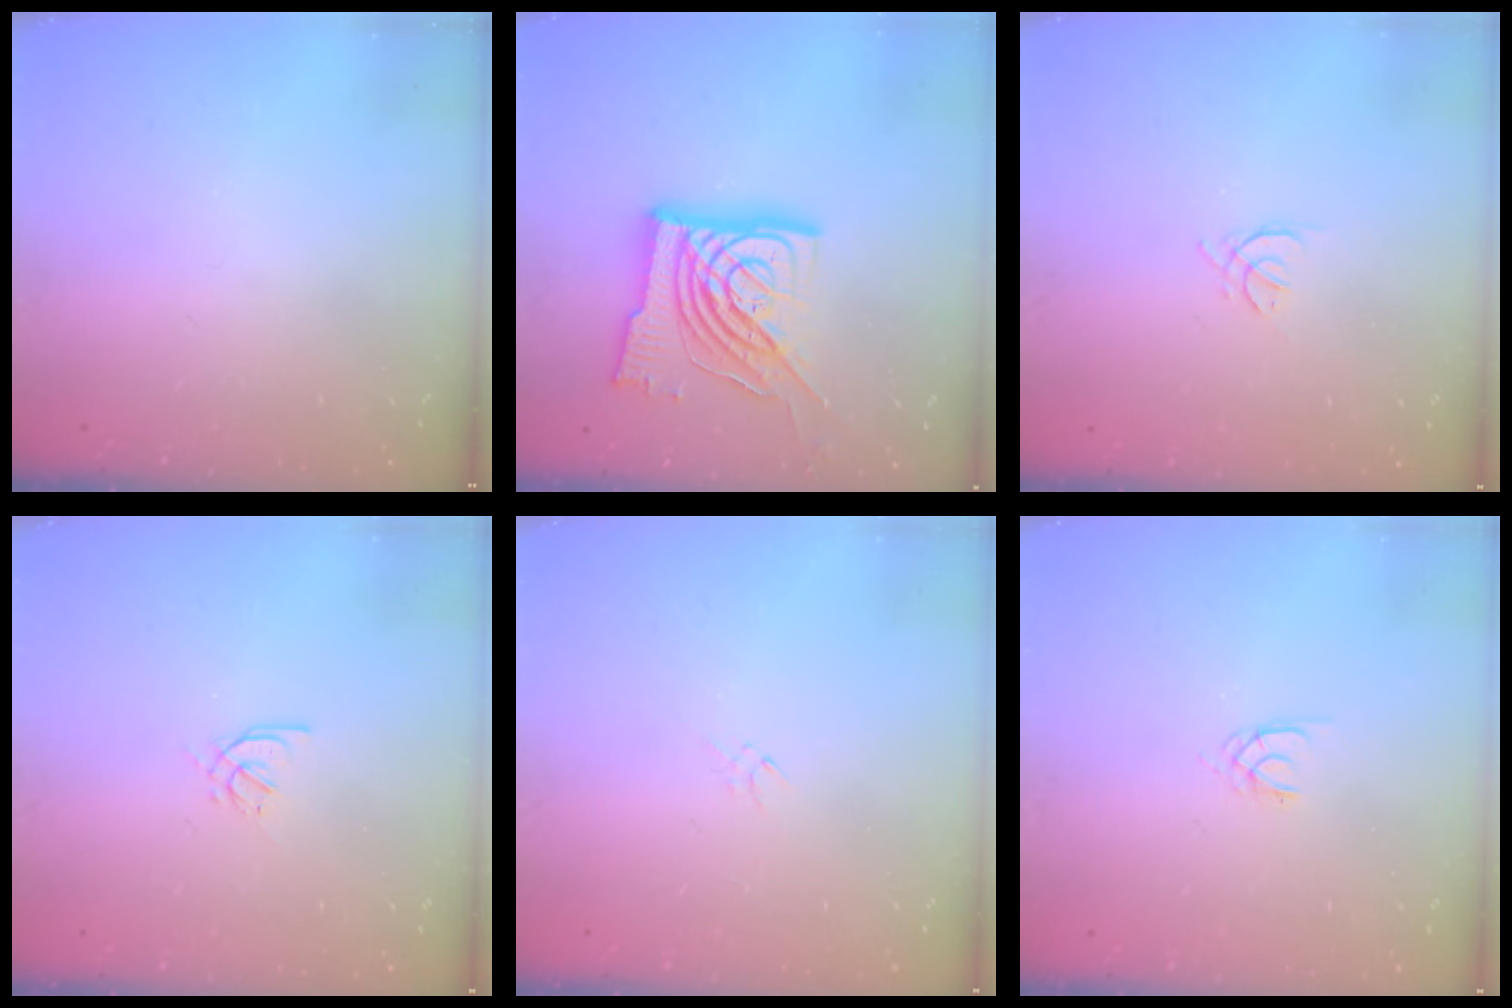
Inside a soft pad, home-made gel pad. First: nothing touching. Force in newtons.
{"total": 19.1, "press": 18.9, "slide": 2.7}
{"total": 1.5, "press": 1.4, "slide": 0.6}
{"total": 2.4, "press": 2.4, "slide": 0.6}
{"total": 0.9, "press": 0.8, "slide": 0.4}
{"total": 1.3, "press": 1.2, "slide": 0.3}